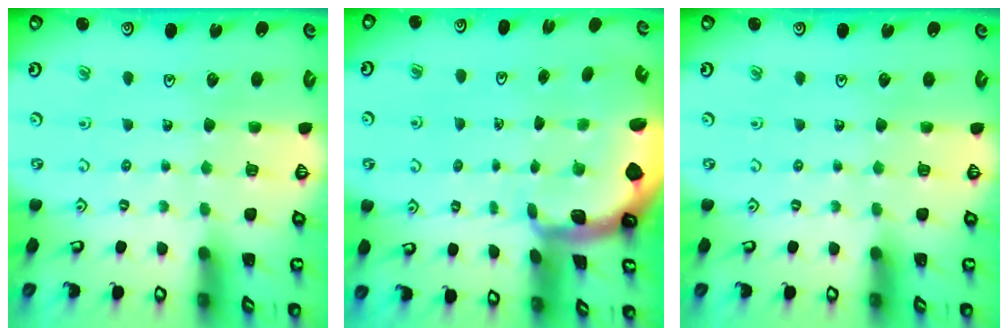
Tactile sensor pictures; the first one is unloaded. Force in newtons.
{"total": 1.7, "press": 1.7, "slide": 0.4}
{"total": 0.0}